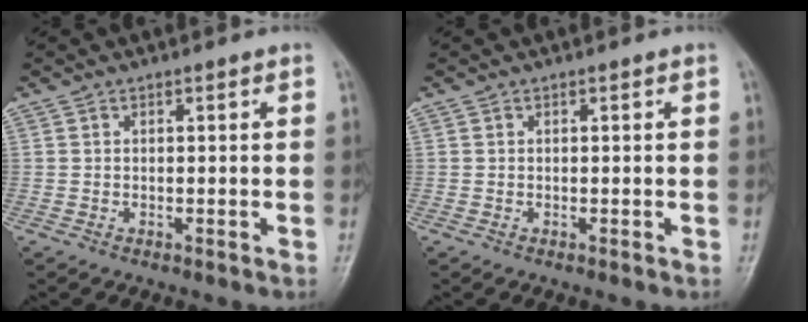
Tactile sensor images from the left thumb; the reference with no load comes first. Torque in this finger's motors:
{"motor_torque": [0.00, 0.00, -0.03, 0.04, 0.00]}